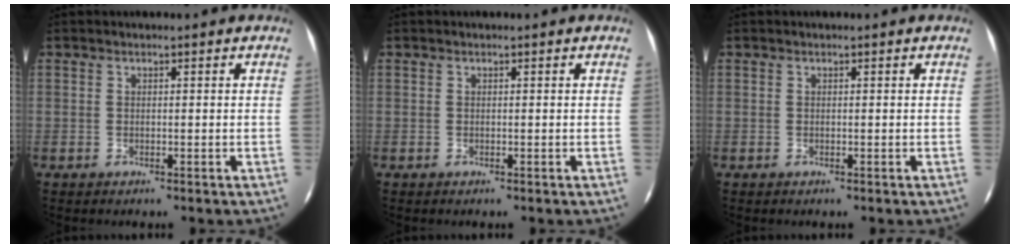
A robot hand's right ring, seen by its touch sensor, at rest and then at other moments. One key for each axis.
{"total": 0.0}
{"total": 0.0}